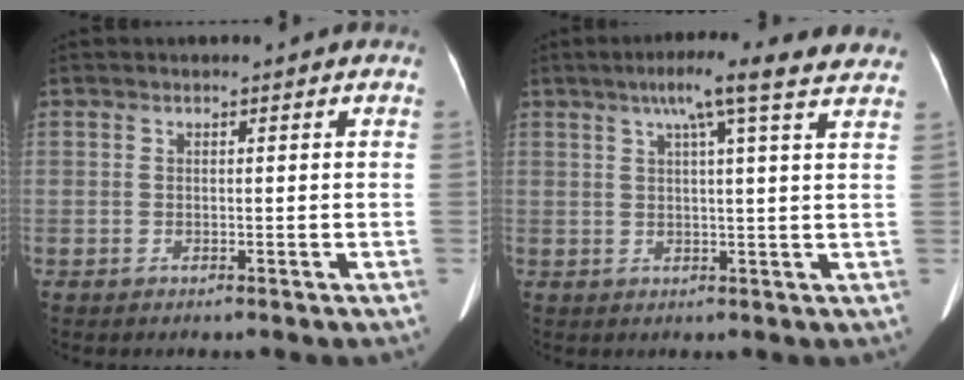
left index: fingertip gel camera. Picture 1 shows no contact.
{"total": 12.0, "force": [9.1, 0.1, 7.8], "torque": [-0.118, 0.031, 0.101]}